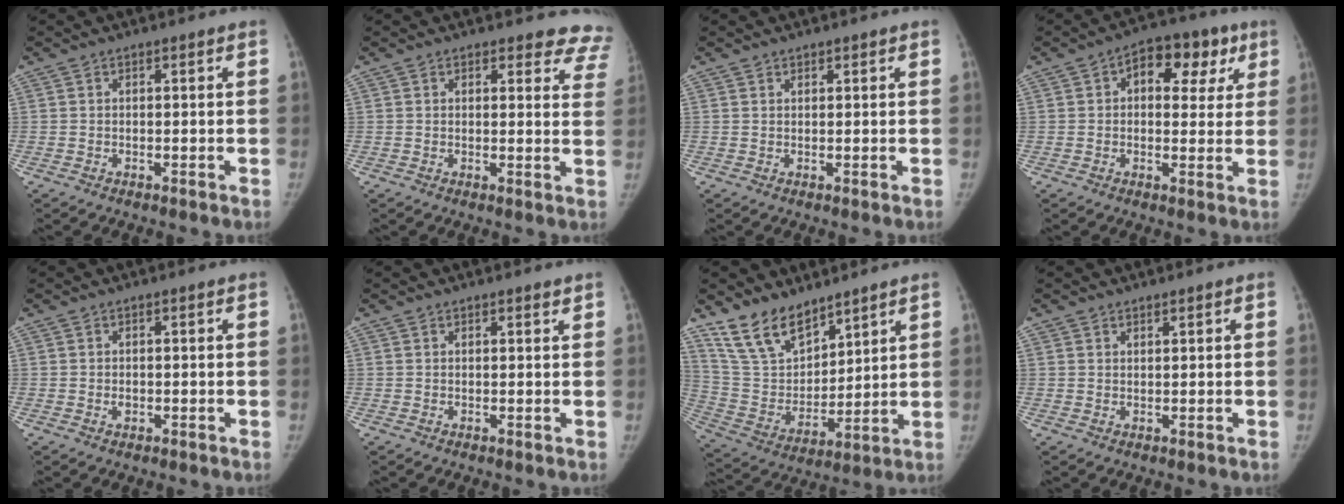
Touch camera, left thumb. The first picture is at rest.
{"total": 9.1, "force": [8.4, 3.5, 0.8], "torque": [0.055, -0.049, 0.056]}
{"total": 0.7, "force": [0.6, 0.4, -0.2], "torque": [0.014, -0.004, 0.005]}
{"total": 11.1, "force": [4.0, 7.1, 7.5], "torque": [-0.049, 0.014, 0.050]}
{"total": 0.9, "force": [-0.2, 0.7, 0.5], "torque": [-0.004, 0.000, -0.002]}
{"total": 0.8, "force": [0.8, 0.3, 0.2], "torque": [0.001, -0.007, 0.010]}
{"total": 14.0, "force": [10.7, 7.0, 5.6], "torque": [-0.070, -0.062, 0.222]}
{"total": 0.9, "force": [0.8, 0.4, 0.1], "torque": [0.008, -0.007, 0.014]}